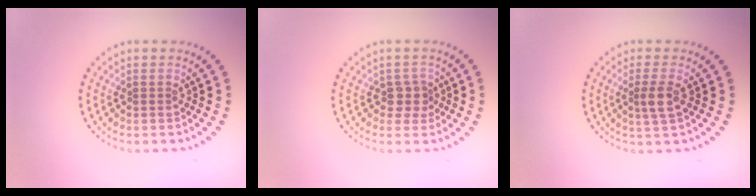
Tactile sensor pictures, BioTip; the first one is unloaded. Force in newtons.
{"total": 1.8, "press": 1.5, "slide": 1.0}
{"total": 2.0, "press": 1.8, "slide": 1.0}